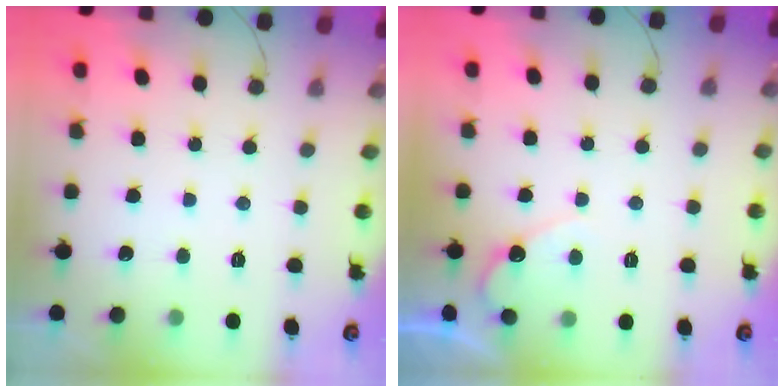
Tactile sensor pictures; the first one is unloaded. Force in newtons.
{"total": 5.6, "press": 5.6, "slide": 0.3}